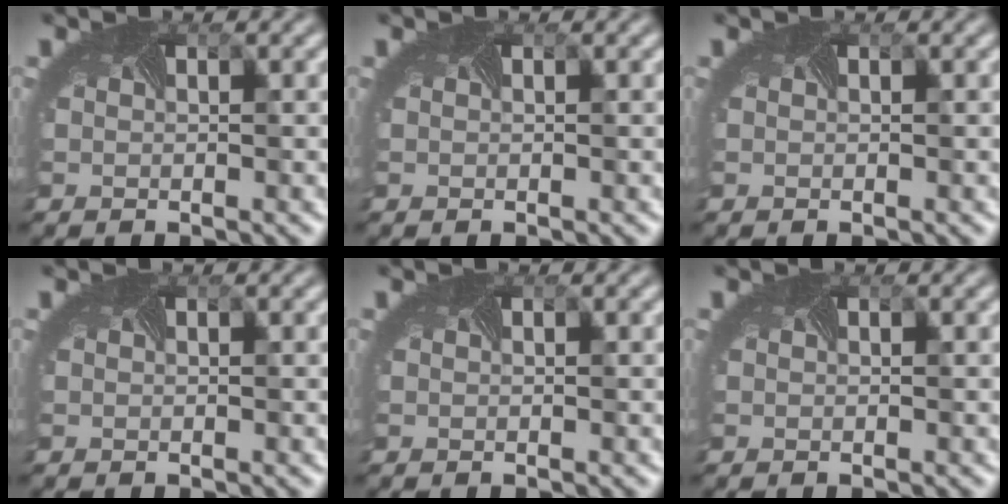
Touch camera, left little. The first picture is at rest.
{"total": 0.0}
{"total": 0.0}
{"total": 0.0}
{"total": 0.0}
{"total": 0.0}